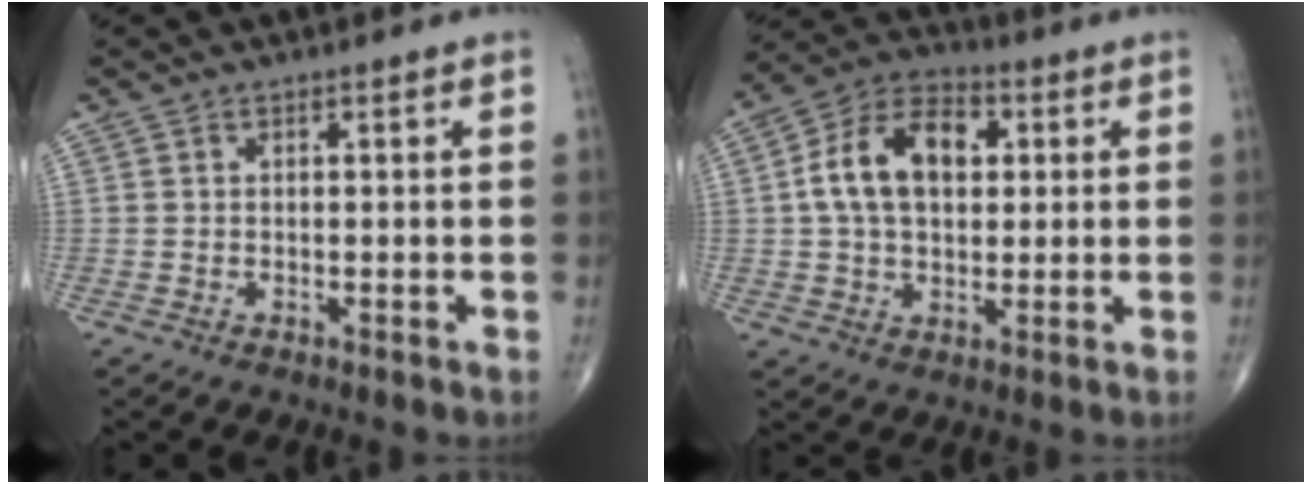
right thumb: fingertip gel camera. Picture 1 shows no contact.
{"total": 14.2, "force": [2.5, 9.2, 10.5], "torque": [-0.167, 0.020, 0.034]}